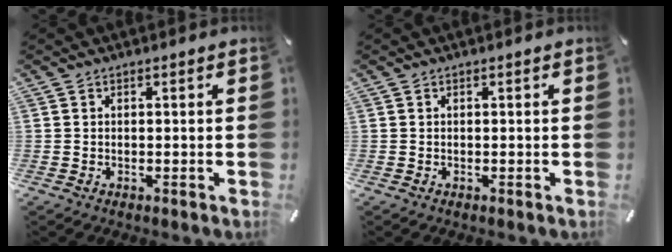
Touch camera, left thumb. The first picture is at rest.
{"total": 0.0}